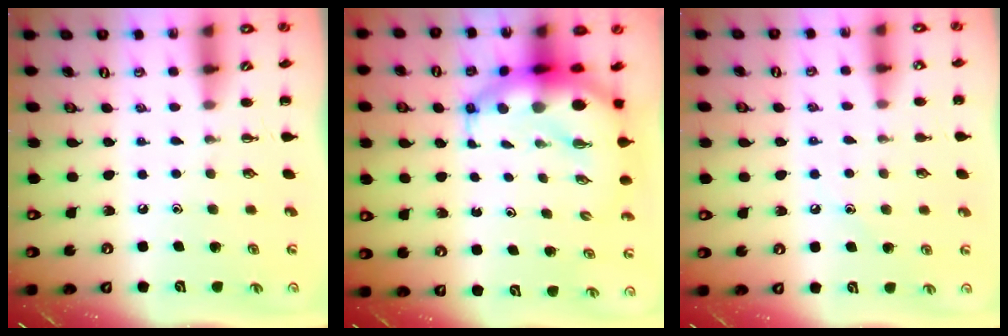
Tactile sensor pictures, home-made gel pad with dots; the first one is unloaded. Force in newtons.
{"total": 10.7, "press": 10.3, "slide": 2.7}
{"total": 6.8, "press": 6.6, "slide": 1.7}